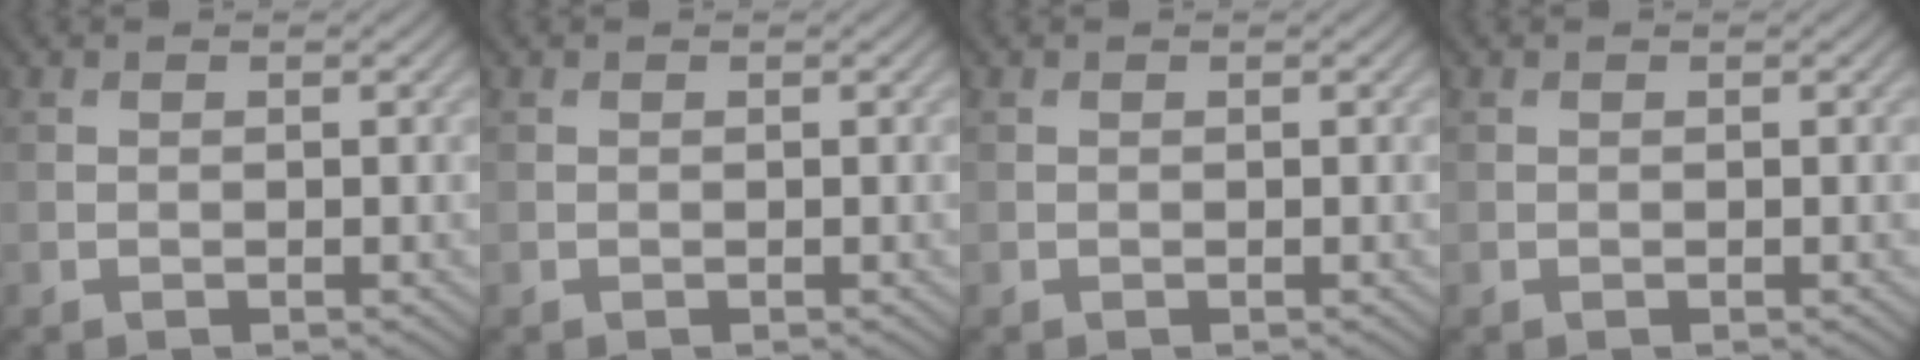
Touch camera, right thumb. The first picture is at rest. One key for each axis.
{"total": 0.0}
{"total": 0.0}
{"total": 0.0}